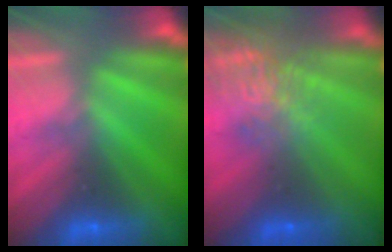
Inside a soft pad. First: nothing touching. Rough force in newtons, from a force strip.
{"total": 7.4}